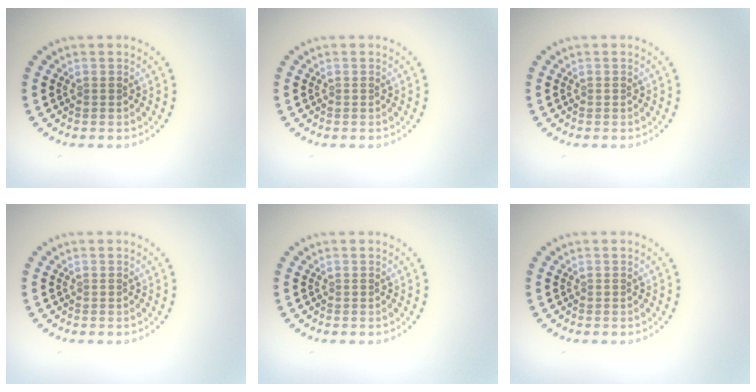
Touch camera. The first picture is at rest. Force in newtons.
{"total": 0.0}
{"total": 0.0}
{"total": 0.0}
{"total": 0.0}
{"total": 0.0}